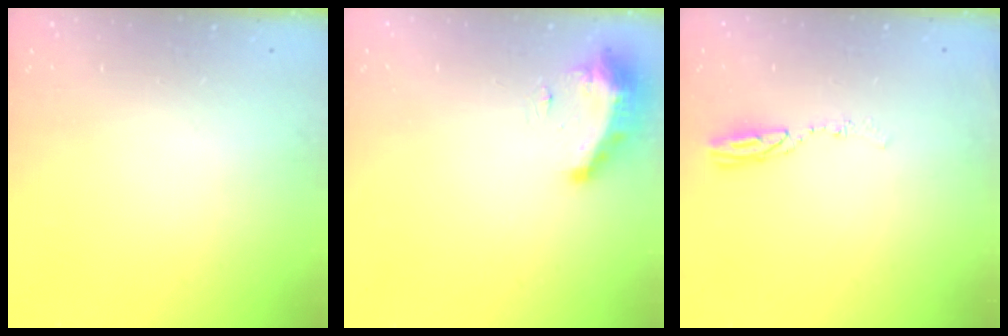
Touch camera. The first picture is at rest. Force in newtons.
{"total": 8.8, "press": 8.7, "slide": 0.8}
{"total": 5.2, "press": 5.1, "slide": 0.4}